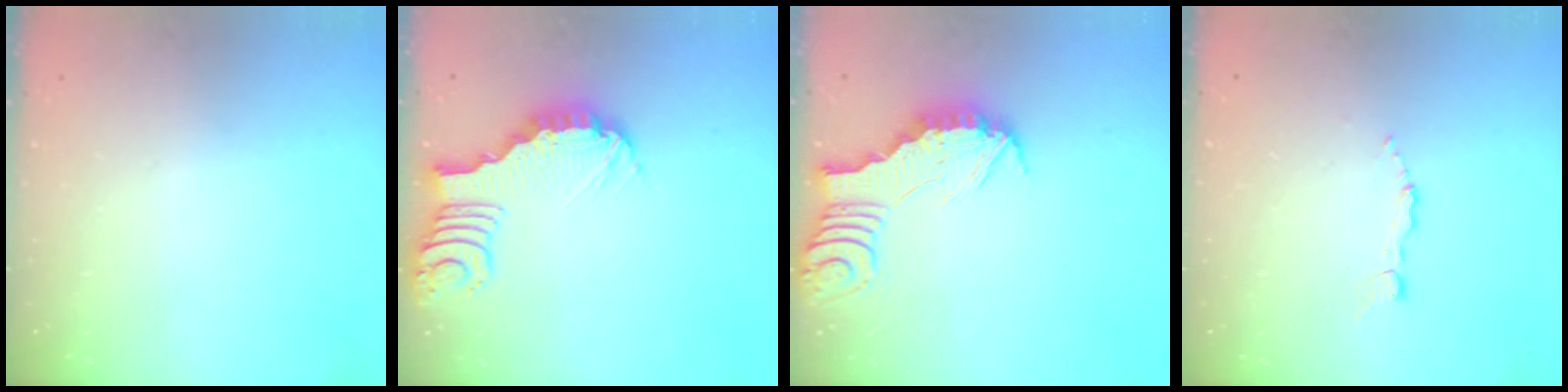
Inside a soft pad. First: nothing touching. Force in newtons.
{"total": 3.5, "press": 3.5, "slide": 0.4}
{"total": 2.5, "press": 2.5, "slide": 0.2}
{"total": 2.8, "press": 2.8, "slide": 0.4}